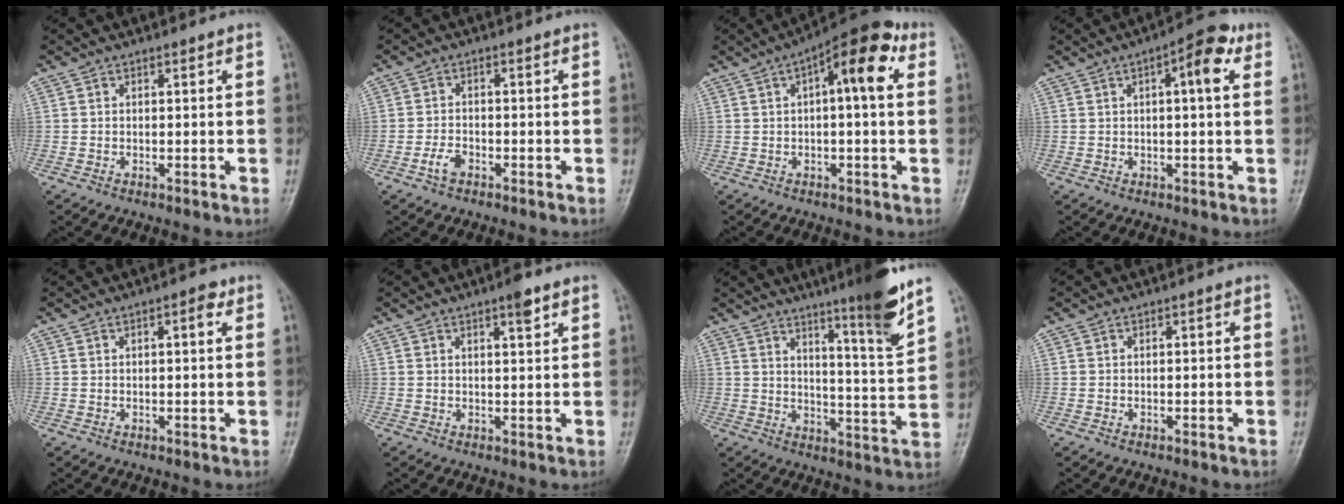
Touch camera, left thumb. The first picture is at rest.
{"total": 2.6, "force": [-1.4, 1.6, 1.6], "torque": [-0.031, 0.008, -0.028]}
{"total": 11.3, "force": [3.3, 4.0, 10.1], "torque": [-0.136, 0.027, 0.038]}
{"total": 7.3, "force": [2.5, 2.2, 6.5], "torque": [-0.083, 0.012, 0.026]}
{"total": 2.2, "force": [0.9, 0.7, 1.8], "torque": [-0.024, 0.001, 0.010]}
{"total": 3.0, "force": [2.0, 0.6, 2.2], "torque": [-0.029, -0.011, 0.028]}
{"total": 12.5, "force": [8.4, 0.2, 9.2], "torque": [-0.126, -0.060, 0.128]}
{"total": 0.0}